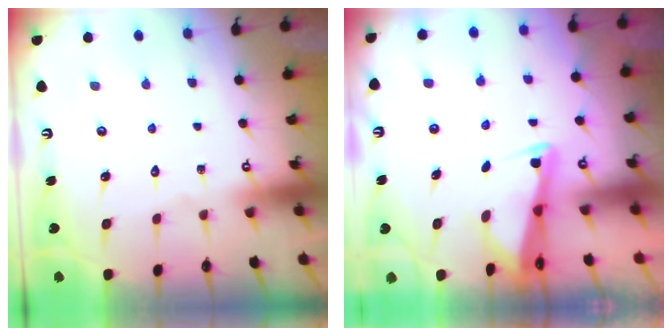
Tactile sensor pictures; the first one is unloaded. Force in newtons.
{"total": 2.5, "press": 2.5, "slide": 0.5}